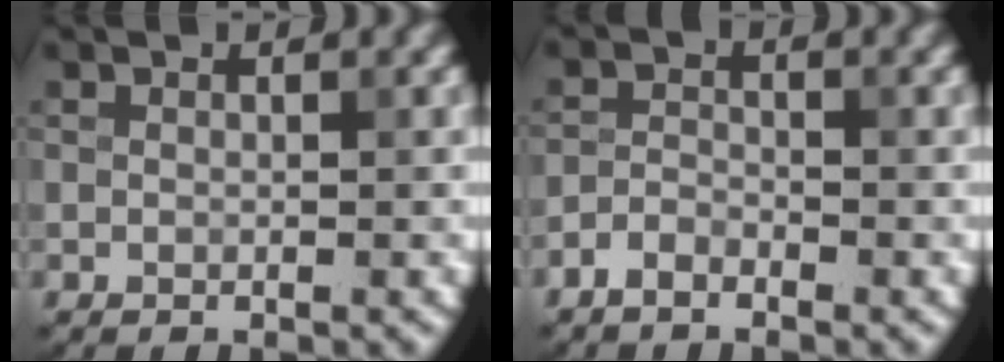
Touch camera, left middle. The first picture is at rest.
{"total": 1.6, "force": [-1.3, 0.7, 0.7], "torque": [-0.012, 0.004, -0.031]}